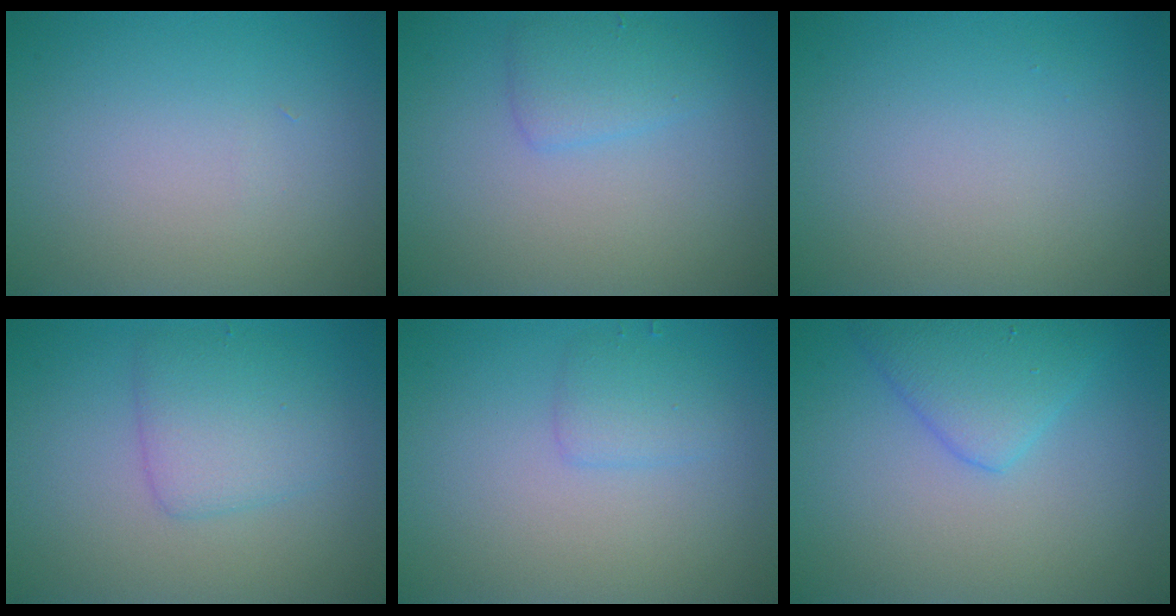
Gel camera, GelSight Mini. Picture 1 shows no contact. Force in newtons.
{"total": 2.1, "press": 2.1, "slide": 0.1}
{"total": 0.0}
{"total": 3.3, "press": 3.3, "slide": 0.1}
{"total": 1.5, "press": 1.5, "slide": 0.2}
{"total": 3.6, "press": 3.6, "slide": 0.1}